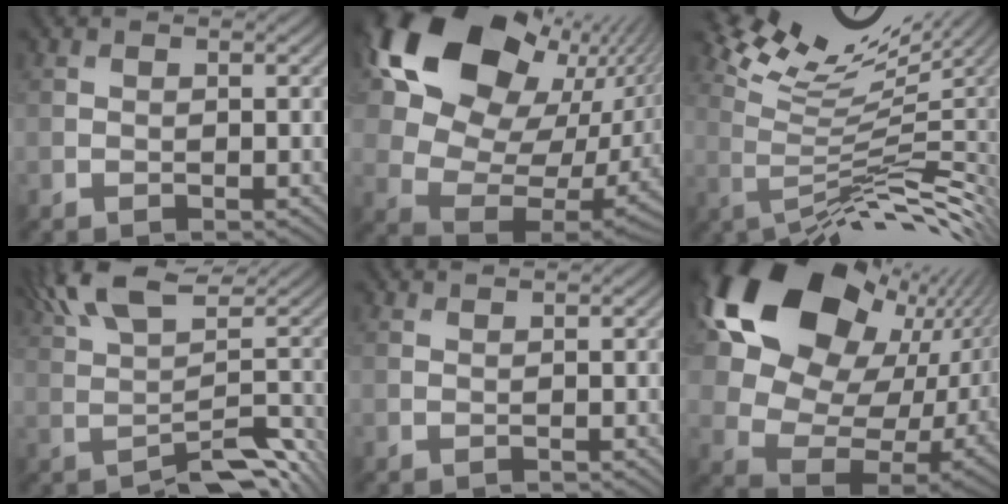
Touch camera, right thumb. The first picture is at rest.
{"total": 17.4, "force": [7.8, 11.5, 10.5], "torque": [-0.210, 0.016, 0.159]}
{"total": 10.0, "force": [5.0, 1.9, 8.5], "torque": [-0.139, 0.020, 0.105]}
{"total": 8.2, "force": [1.0, 2.7, 7.7], "torque": [-0.120, 0.017, 0.028]}
{"total": 0.8, "force": [0.1, -0.5, -0.6], "torque": [0.006, 0.003, 0.004]}
{"total": 19.4, "force": [8.3, 12.9, 11.8], "torque": [-0.249, 0.016, 0.172]}